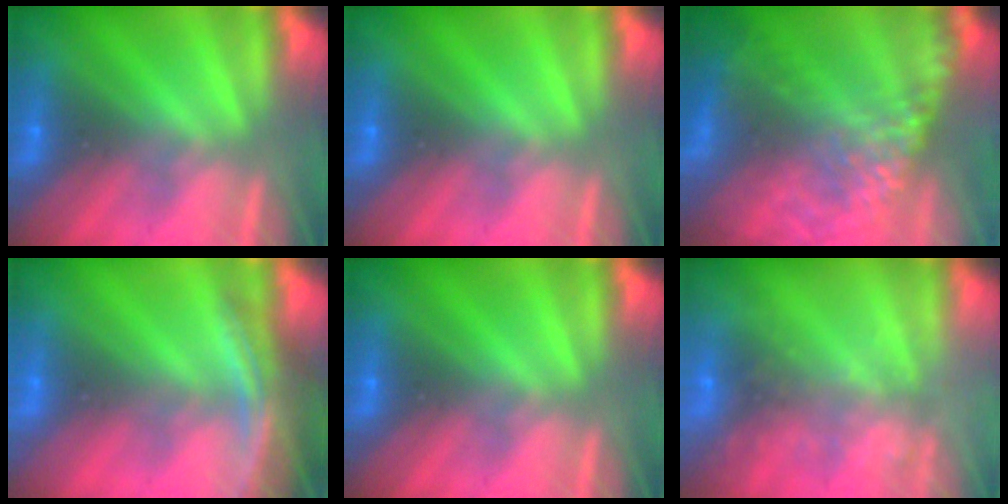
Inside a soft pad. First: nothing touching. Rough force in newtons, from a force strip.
{"total": 0.0}
{"total": 7.5}
{"total": 3.5}
{"total": 0.0}
{"total": 6.8}